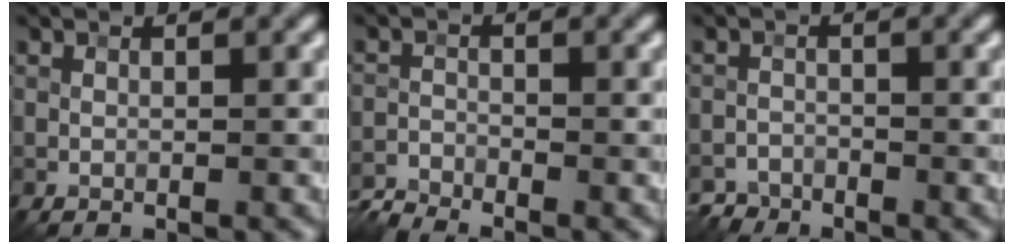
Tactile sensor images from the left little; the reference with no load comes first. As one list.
[{"total": 2.9, "force": [-2.7, 0.5, 0.6], "torque": [-0.018, -0.006, -0.066]}, {"total": 3.0, "force": [-2.7, 1.2, 0.1], "torque": [0.001, -0.002, -0.049]}]